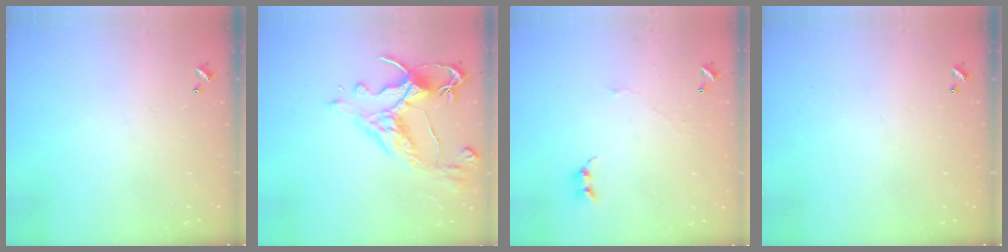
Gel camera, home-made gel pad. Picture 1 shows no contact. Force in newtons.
{"total": 5.5, "press": 5.3, "slide": 1.5}
{"total": 1.3, "press": 1.2, "slide": 0.3}
{"total": 0.0}